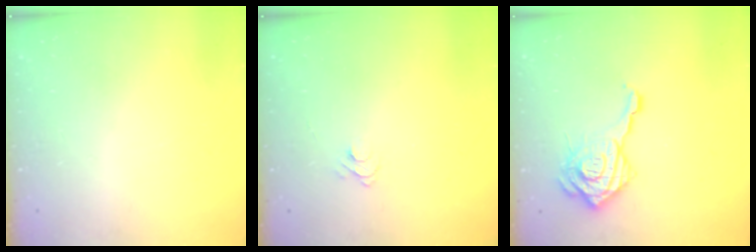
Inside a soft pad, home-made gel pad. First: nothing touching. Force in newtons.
{"total": 4.6, "press": 4.6, "slide": 0.4}
{"total": 14.8, "press": 14.7, "slide": 1.5}